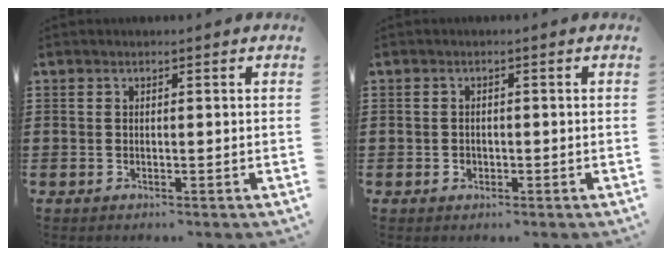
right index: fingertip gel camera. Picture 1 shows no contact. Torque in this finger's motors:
{"motor_torque": [0.10, 2.04, 0.01, 0.01]}